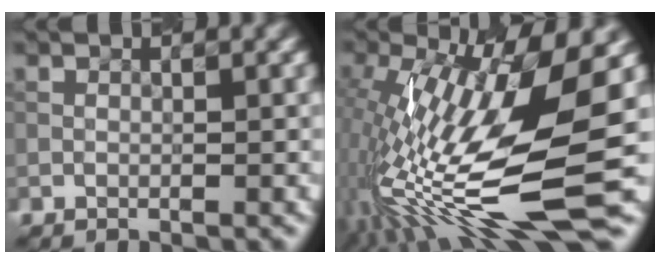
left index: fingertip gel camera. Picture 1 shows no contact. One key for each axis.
{"total": 14.0, "fx": -2.5, "fy": 3.7, "fz": 13.3, "tx": -0.260, "ty": 0.000, "tz": -0.040}